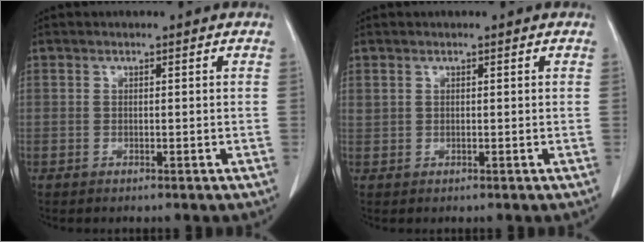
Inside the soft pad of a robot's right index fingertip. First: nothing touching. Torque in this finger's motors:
{"motor_torque": [0.06, -0.01, 0.01, 0.02]}